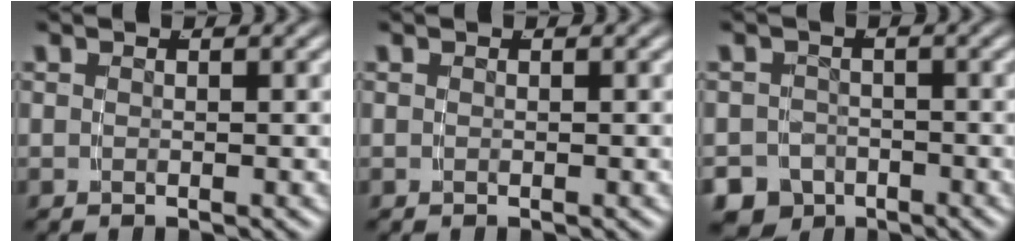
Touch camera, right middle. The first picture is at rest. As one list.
[{"total": 0.0}, {"total": 7.4, "force": [-4.6, 5.6, 1.7], "torque": [-0.024, -0.030, -0.075]}]